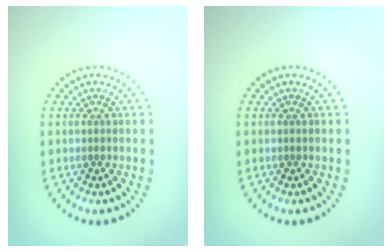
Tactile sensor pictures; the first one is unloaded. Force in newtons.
{"total": 0.0}